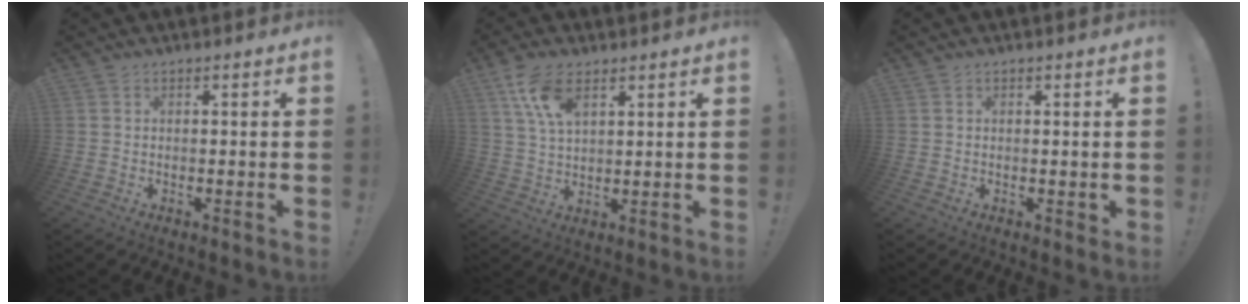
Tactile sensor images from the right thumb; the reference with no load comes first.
{"total": 9.8, "force": [5.5, 4.7, 6.6], "torque": [-0.117, -0.020, 0.101]}
{"total": 1.3, "force": [0.4, 1.0, 0.7], "torque": [-0.007, 0.000, 0.006]}